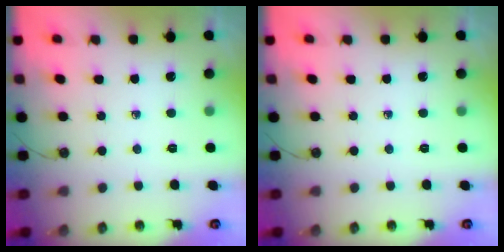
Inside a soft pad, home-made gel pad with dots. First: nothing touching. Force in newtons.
{"total": 0.0}